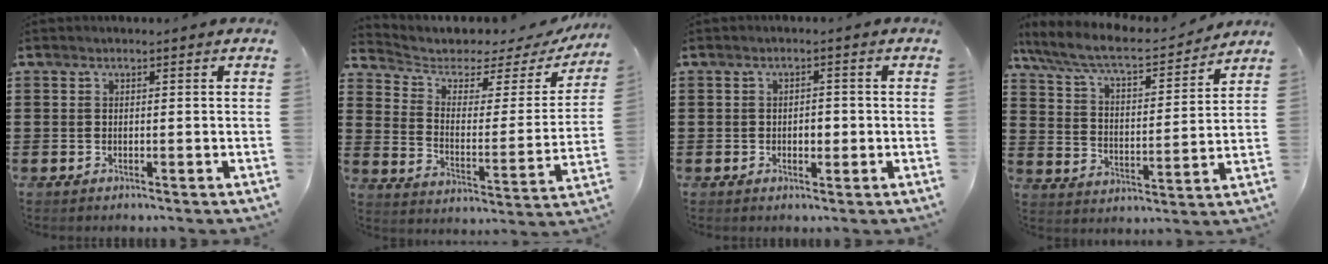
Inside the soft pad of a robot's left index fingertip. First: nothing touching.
{"total": 3.6, "force": [2.5, 2.0, 1.5], "torque": [-0.051, -0.018, 0.038]}
{"total": 2.1, "force": [-0.3, 1.3, 1.7], "torque": [-0.034, 0.005, -0.009]}
{"total": 7.7, "force": [6.6, 1.3, 3.6], "torque": [-0.099, -0.035, 0.109]}